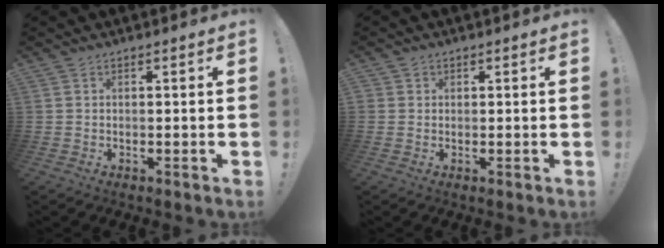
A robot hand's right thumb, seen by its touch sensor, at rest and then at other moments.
{"total": 1.2, "force": [0.5, 1.0, 0.1], "torque": [0.002, -0.005, 0.008]}